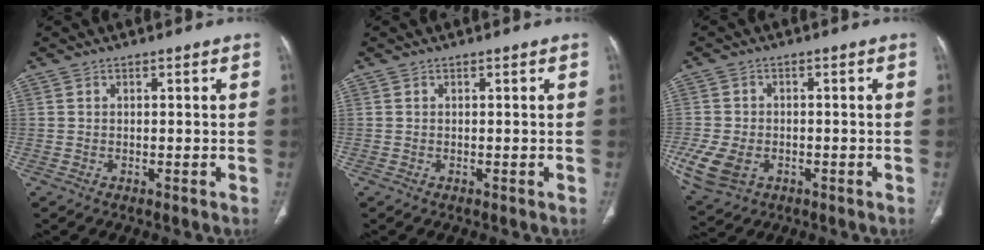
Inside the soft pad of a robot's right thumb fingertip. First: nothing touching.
{"total": 0.0}
{"total": 9.2, "force": [-2.9, 6.6, 5.8], "torque": [-0.132, 0.001, -0.045]}